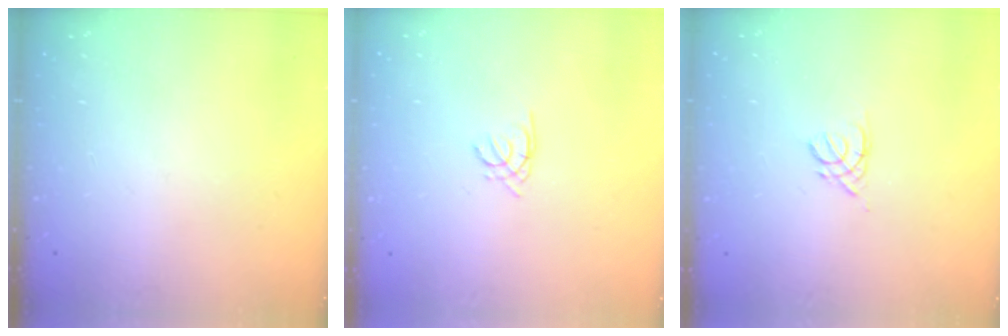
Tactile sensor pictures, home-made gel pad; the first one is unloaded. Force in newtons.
{"total": 1.3, "press": 1.2, "slide": 0.4}
{"total": 2.5, "press": 2.5, "slide": 0.6}